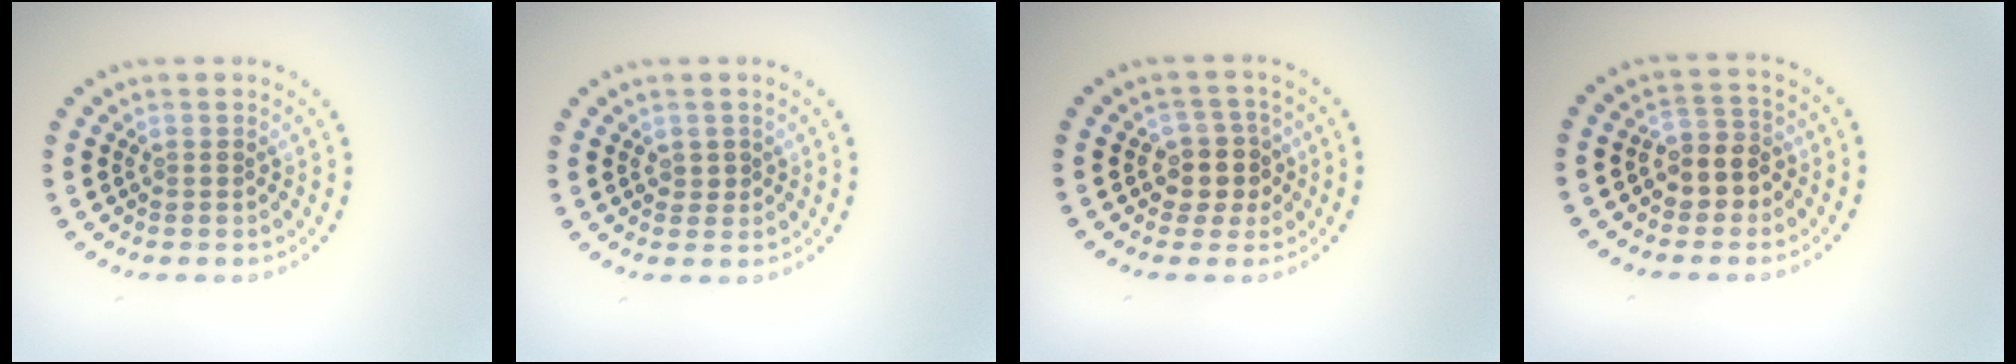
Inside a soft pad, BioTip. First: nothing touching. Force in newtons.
{"total": 0.5, "press": 0.4, "slide": 0.3}
{"total": 2.9, "press": 2.6, "slide": 1.3}
{"total": 2.9, "press": 2.6, "slide": 1.3}